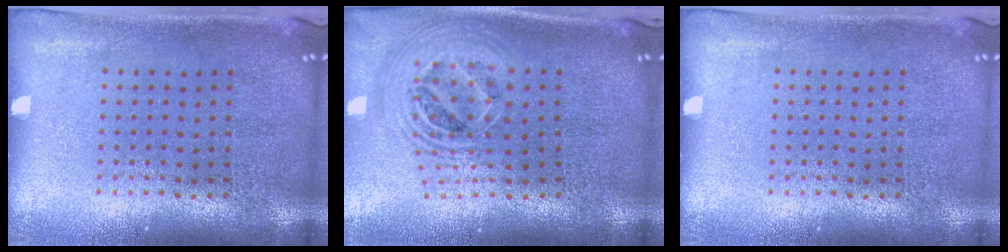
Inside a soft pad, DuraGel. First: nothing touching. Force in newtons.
{"total": 2.3, "press": 1.8, "slide": 1.5}
{"total": 0.0}